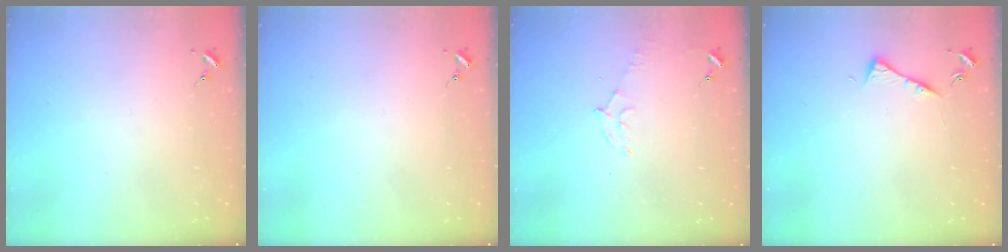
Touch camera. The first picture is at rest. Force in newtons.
{"total": 0.0}
{"total": 7.3, "press": 7.2, "slide": 0.9}
{"total": 4.2, "press": 4.1, "slide": 0.5}